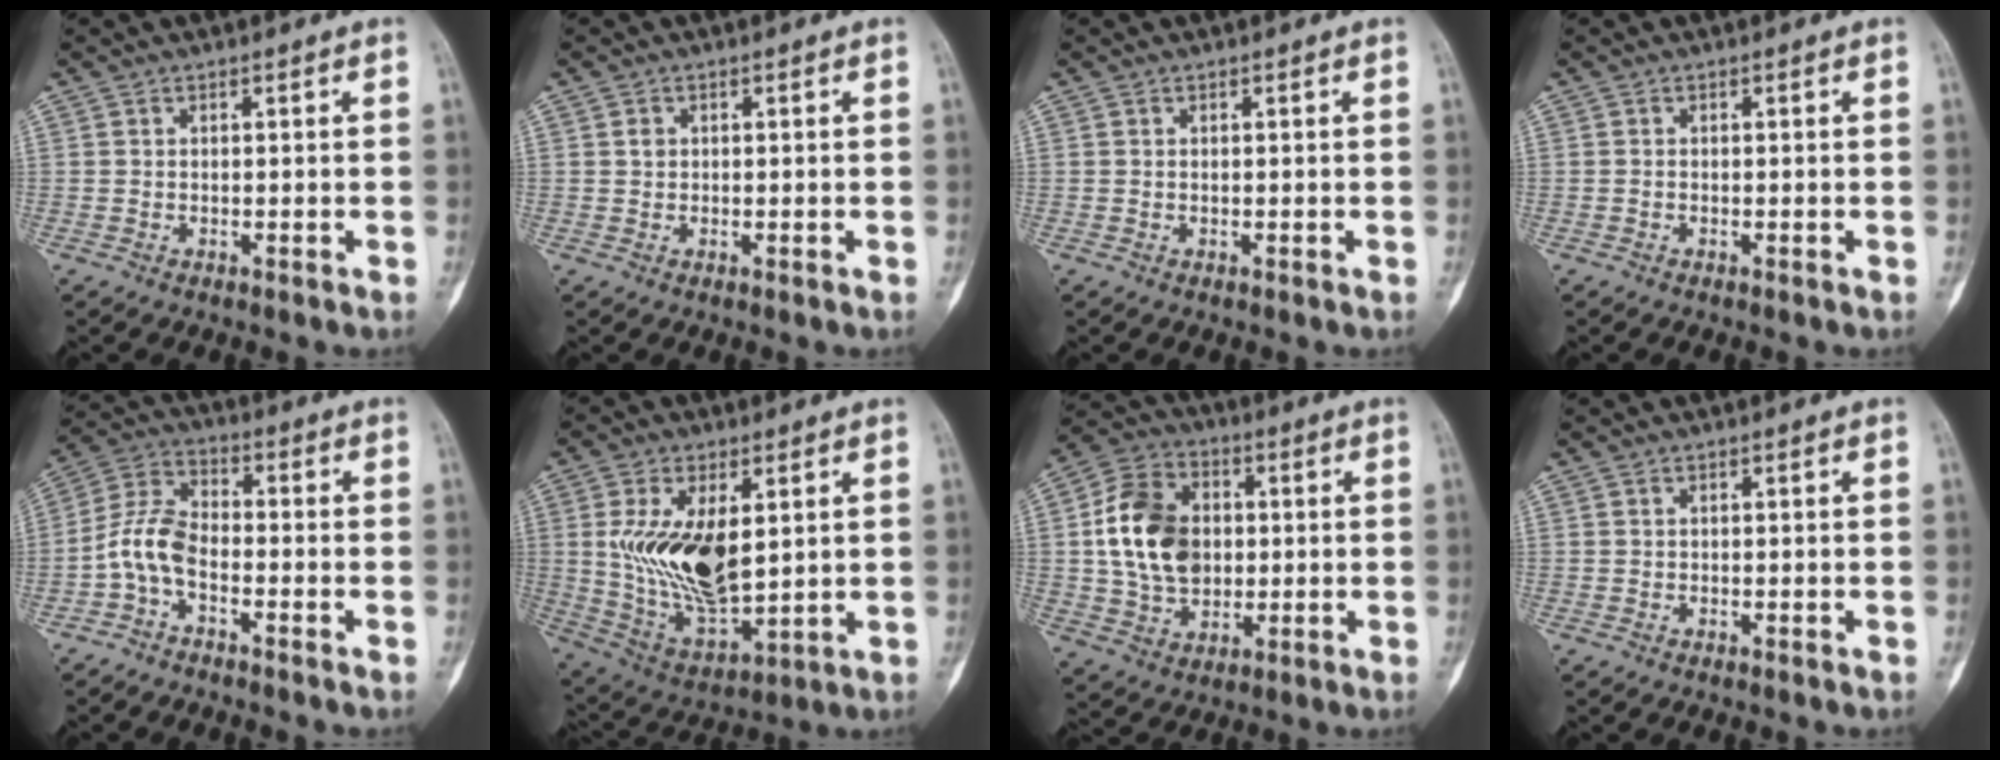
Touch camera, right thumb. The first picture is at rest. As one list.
[{"total": 1.4, "force": [0.4, 1.2, 0.6], "torque": [-0.004, 0.001, 0.007]}, {"total": 0.0}, {"total": 0.0}, {"total": 7.4, "force": [-2.8, 3.9, 5.7], "torque": [-0.116, 0.034, -0.069]}, {"total": 17.0, "force": [2.8, 8.7, 14.3], "torque": [-0.253, -0.021, 0.069]}, {"total": 16.0, "force": [1.2, 11.8, 10.7], "torque": [-0.168, 0.011, 0.022]}, {"total": 0.0}]